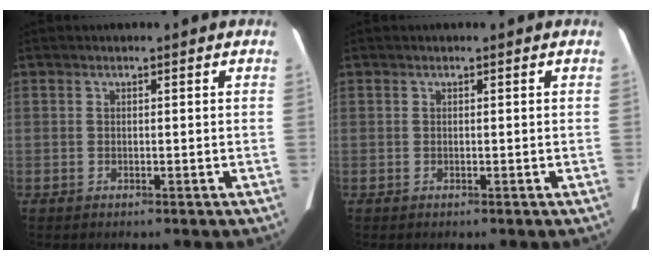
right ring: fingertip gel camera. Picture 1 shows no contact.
{"total": 0.0}